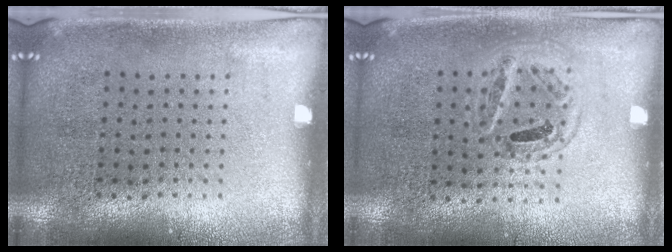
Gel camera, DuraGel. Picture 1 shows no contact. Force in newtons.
{"total": 1.1, "press": 1.0, "slide": 0.4}